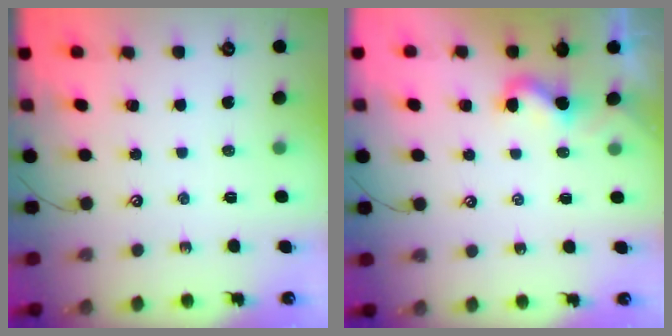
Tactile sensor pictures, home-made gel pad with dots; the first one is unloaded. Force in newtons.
{"total": 2.8, "press": 2.8, "slide": 0.4}